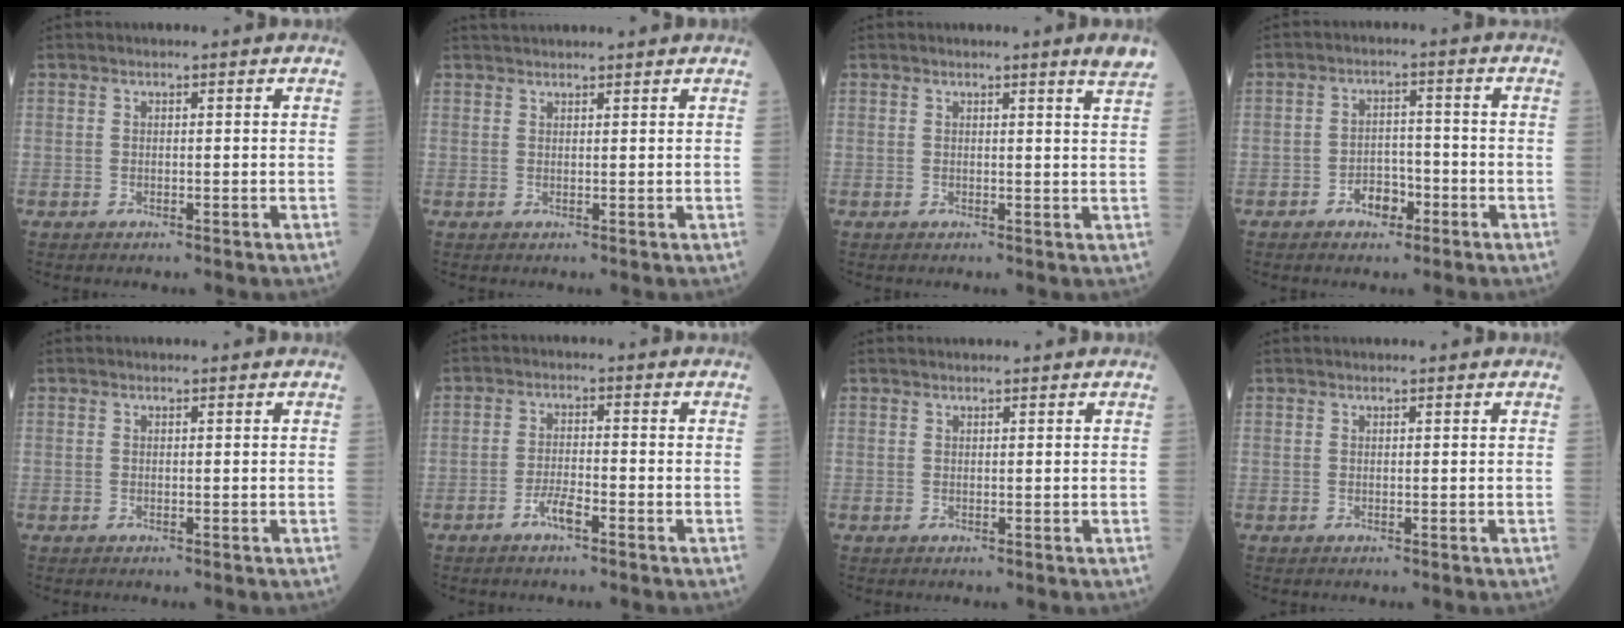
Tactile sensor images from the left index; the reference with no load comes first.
{"total": 4.2, "force": [4.0, -0.1, 1.3], "torque": [-0.016, 0.035, 0.062]}
{"total": 2.8, "force": [2.2, -0.6, 1.6], "torque": [-0.019, -0.015, 0.018]}
{"total": 4.0, "force": [-2.3, 2.4, 2.3], "torque": [-0.036, 0.009, -0.038]}
{"total": 0.0}
{"total": 3.1, "force": [-2.0, 0.5, 2.3], "torque": [-0.046, 0.000, -0.040]}
{"total": 1.7, "force": [1.6, 0.0, 0.6], "torque": [-0.006, 0.021, 0.028]}
{"total": 0.6, "force": [0.6, 0.0, 0.2], "torque": [-0.007, 0.015, 0.014]}